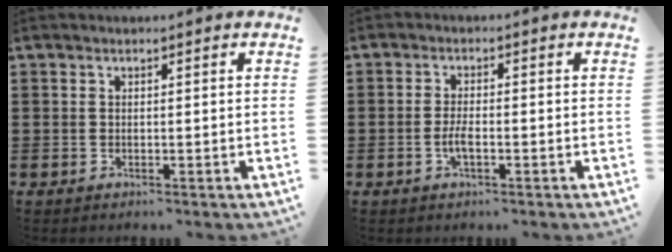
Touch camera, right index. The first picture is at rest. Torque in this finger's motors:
{"motor_torque": [2.14, 0.00, 0.19, -0.04]}